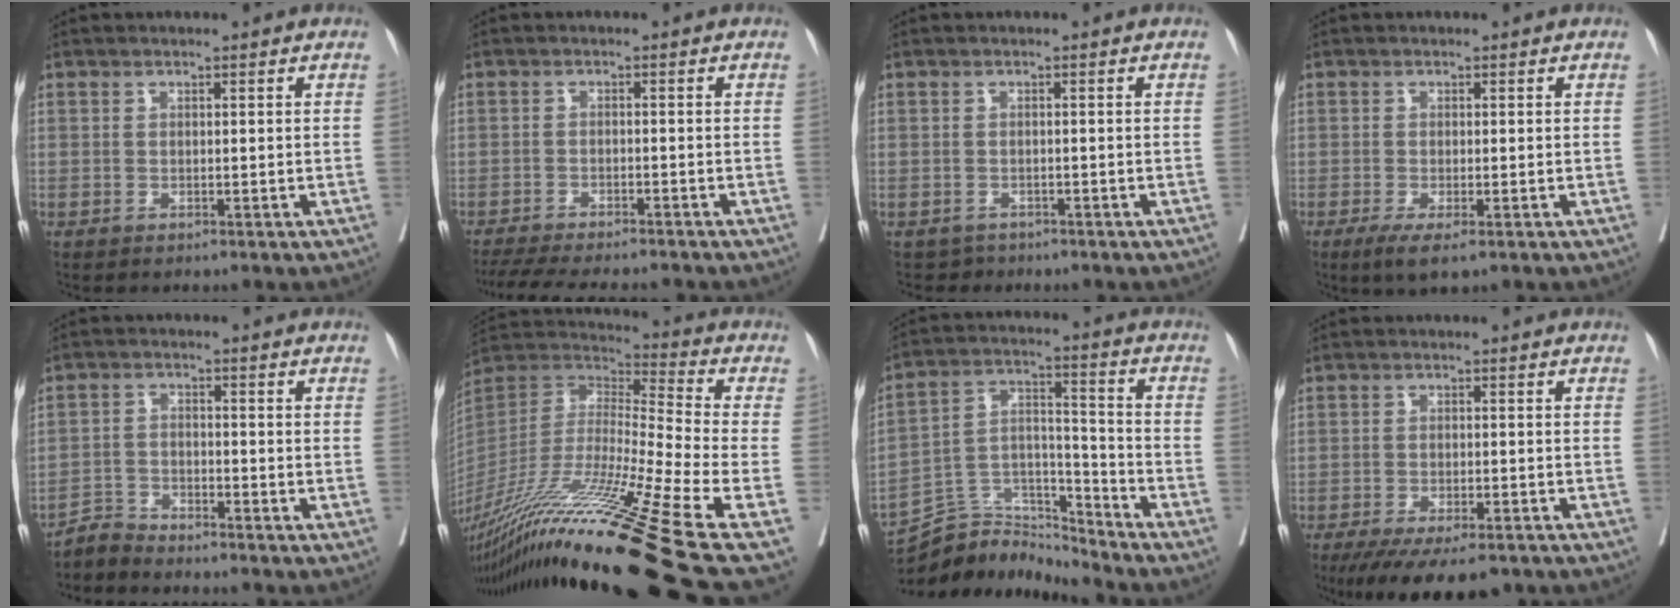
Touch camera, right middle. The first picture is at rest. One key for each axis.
{"total": 14.3, "fx": -12.8, "fy": 2.0, "fz": 6.0, "tx": -0.111, "ty": -0.021, "tz": -0.178}
{"total": 2.3, "fx": -1.9, "fy": 1.2, "fz": -0.4, "tx": 0.004, "ty": 0.002, "tz": -0.032}
{"total": 3.8, "fx": -2.2, "fy": 0.6, "fz": 3.1, "tx": -0.049, "ty": -0.012, "tz": -0.036}
{"total": 3.6, "fx": -3.5, "fy": 0.0, "fz": -0.6, "tx": 0.014, "ty": -0.013, "tz": -0.070}
{"total": 30.6, "fx": -21.4, "fy": -2.7, "fz": 21.8, "tx": -0.389, "ty": -0.050, "tz": -0.391}
{"total": 11.0, "fx": -11.0, "fy": 0.7, "fz": 0.2, "tx": 0.002, "ty": 0.051, "tz": -0.208}
{"total": 12.6, "fx": -9.8, "fy": 3.1, "fz": 7.3, "tx": -0.115, "ty": -0.024, "tz": -0.143}